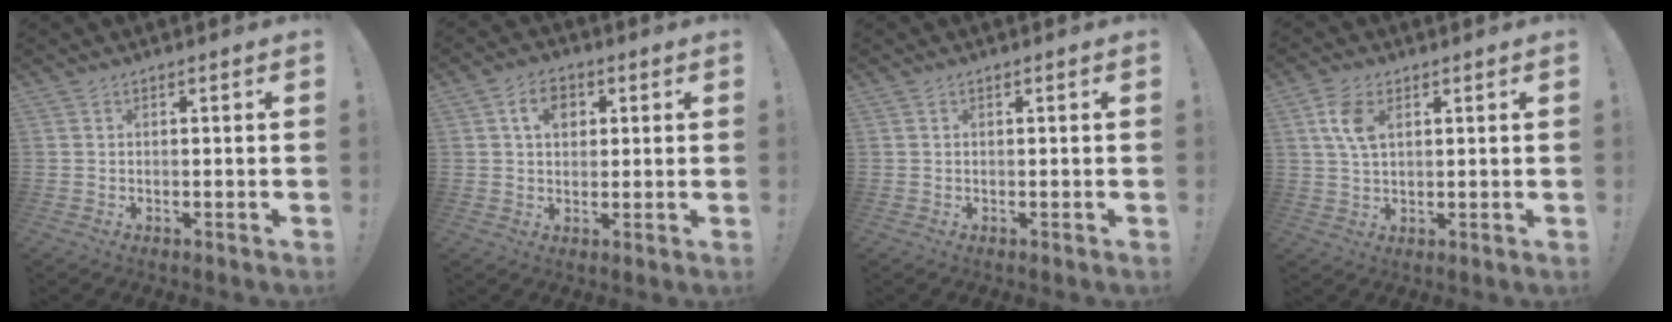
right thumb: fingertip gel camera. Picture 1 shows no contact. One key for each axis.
{"total": 7.3, "fx": 2.2, "fy": 5.2, "fz": 4.7, "tx": -0.070, "ty": 0.007, "tz": 0.039}
{"total": 0.0}
{"total": 6.5, "fx": 2.3, "fy": 3.5, "fz": 5.0, "tx": -0.103, "ty": 0.002, "tz": 0.043}